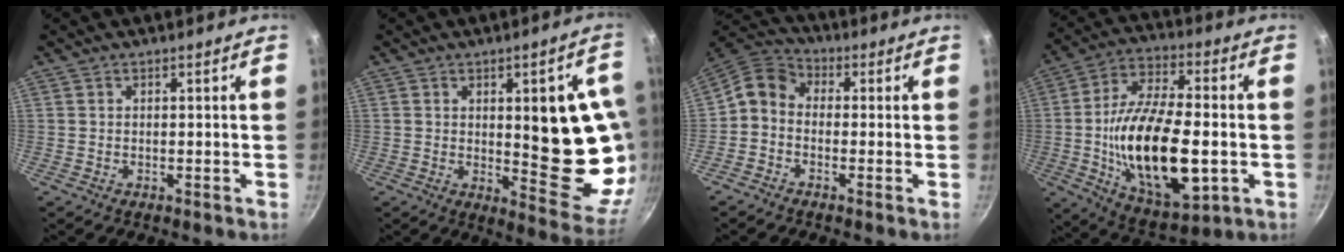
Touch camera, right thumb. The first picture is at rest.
{"total": 18.3, "force": [1.2, 6.8, 16.9], "torque": [-0.166, -0.029, 0.025]}
{"total": 6.7, "force": [-1.4, 5.3, 3.8], "torque": [-0.069, 0.036, -0.051]}
{"total": 23.8, "force": [-3.4, 11.0, 20.8], "torque": [-0.361, 0.014, -0.053]}